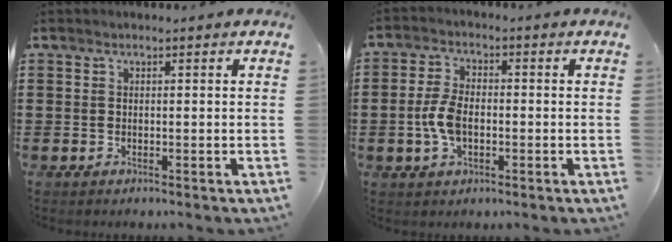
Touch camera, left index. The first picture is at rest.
{"total": 5.8, "force": [-1.1, 3.1, 4.8], "torque": [-0.120, -0.004, -0.028]}